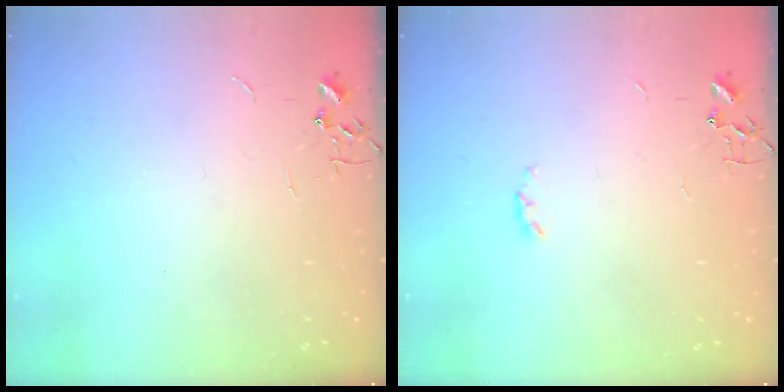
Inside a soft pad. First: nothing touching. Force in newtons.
{"total": 2.9, "press": 2.9, "slide": 0.5}